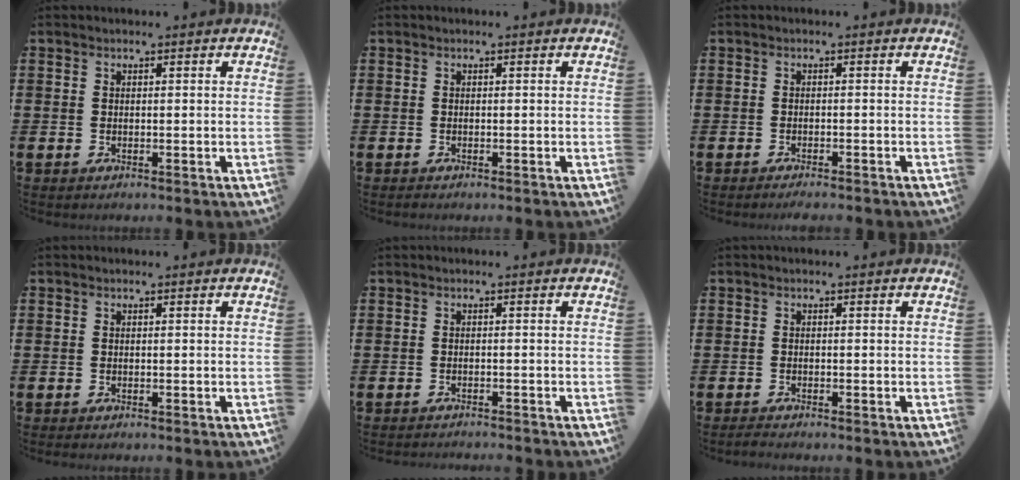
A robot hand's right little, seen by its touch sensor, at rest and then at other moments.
{"total": 0.0}
{"total": 0.9, "force": [-0.9, 0.0, 0.3], "torque": [-0.008, -0.002, -0.017]}
{"total": 0.0}
{"total": 0.8, "force": [-0.8, -0.1, -0.1], "torque": [0.001, 0.000, -0.016]}
{"total": 0.7, "force": [-0.6, 0.1, 0.4], "torque": [-0.009, -0.001, -0.012]}